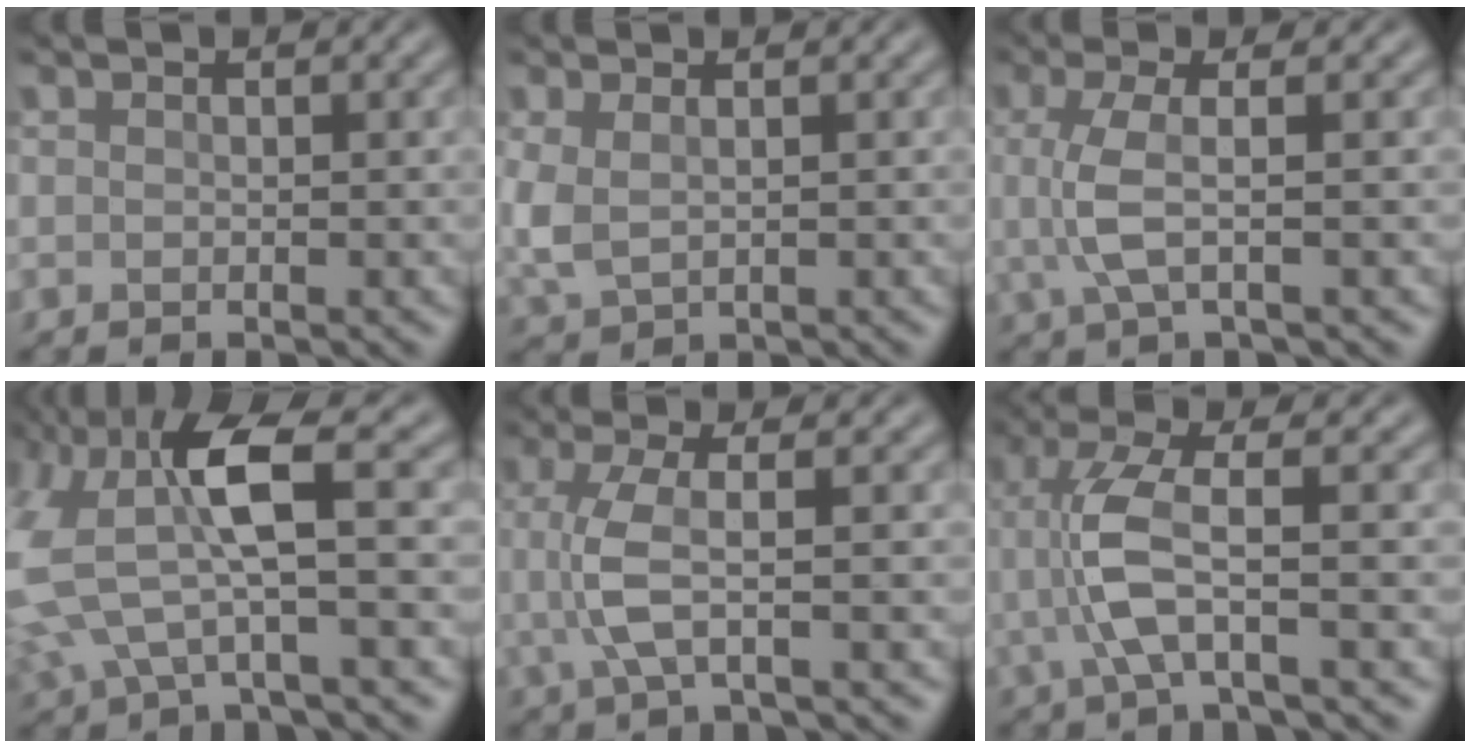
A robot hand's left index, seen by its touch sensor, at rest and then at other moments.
{"total": 3.5, "force": [-0.3, 2.3, 2.6], "torque": [-0.072, -0.009, 0.001]}
{"total": 3.5, "force": [-0.1, 0.7, 3.4], "torque": [-0.087, 0.002, -0.002]}
{"total": 8.8, "force": [0.8, 3.2, 8.2], "torque": [-0.196, 0.013, 0.005]}
{"total": 3.9, "force": [-0.2, 0.9, 3.8], "torque": [-0.097, 0.002, -0.004]}
{"total": 5.2, "force": [-0.4, 1.1, 5.0], "torque": [-0.120, 0.008, -0.008]}